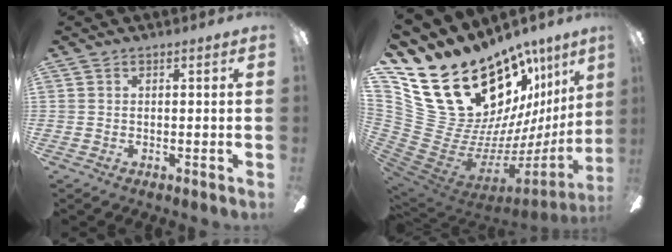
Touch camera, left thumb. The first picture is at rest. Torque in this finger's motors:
{"motor_torque": [3.59, 1.42, 0.85, -1.92, 0.18]}